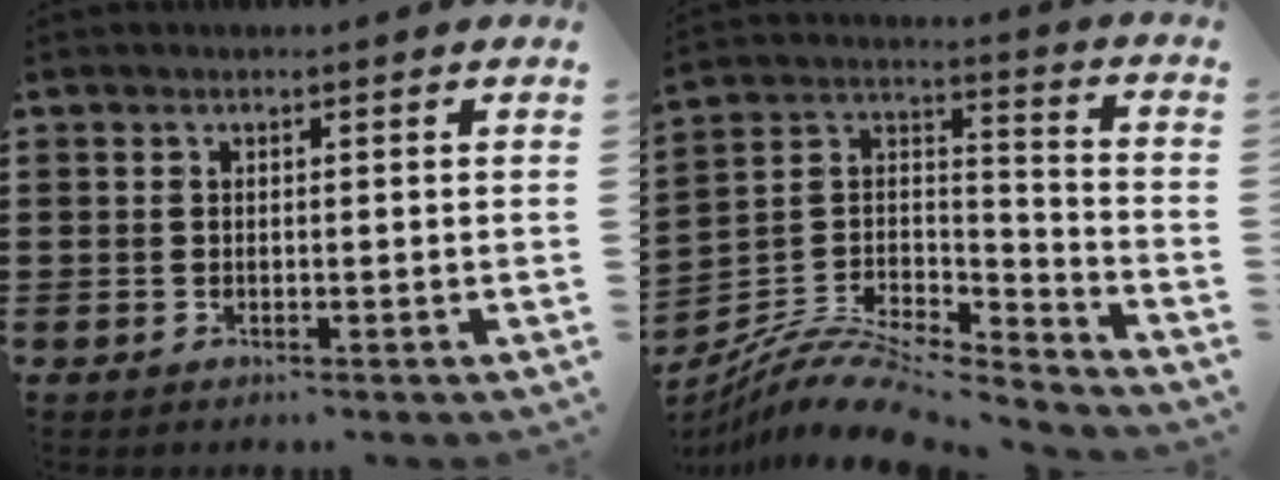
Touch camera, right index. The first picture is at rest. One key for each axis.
{"total": 9.4, "fx": -7.9, "fy": 3.2, "fz": 4.0, "tx": -0.087, "ty": 0.016, "tz": -0.159}